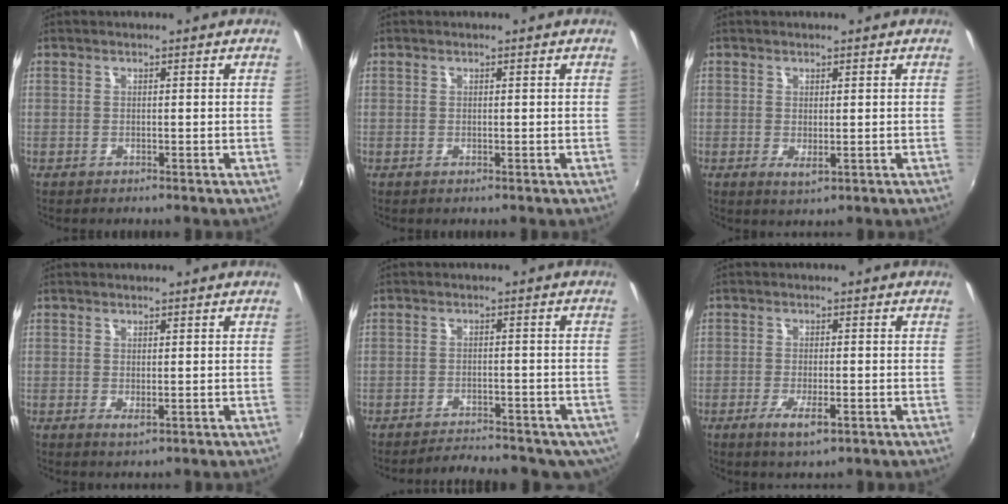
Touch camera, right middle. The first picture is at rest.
{"total": 0.0}
{"total": 1.8, "force": [0.1, 0.6, 1.7], "torque": [-0.029, -0.005, 0.003]}
{"total": 1.5, "force": [0.0, 0.4, 1.4], "torque": [-0.024, -0.004, 0.002]}
{"total": 9.5, "force": [-7.5, 4.2, 3.9], "torque": [-0.075, 0.001, -0.091]}
{"total": 4.9, "force": [-2.3, 1.2, 4.2], "torque": [-0.088, -0.012, -0.039]}